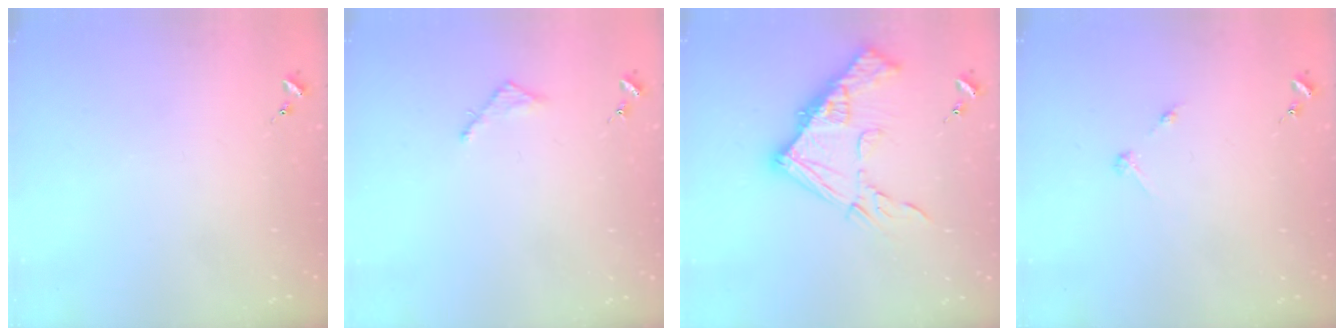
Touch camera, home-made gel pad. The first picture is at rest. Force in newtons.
{"total": 2.5, "press": 2.5, "slide": 0.2}
{"total": 16.7, "press": 16.6, "slide": 1.8}
{"total": 2.7, "press": 2.7, "slide": 0.3}